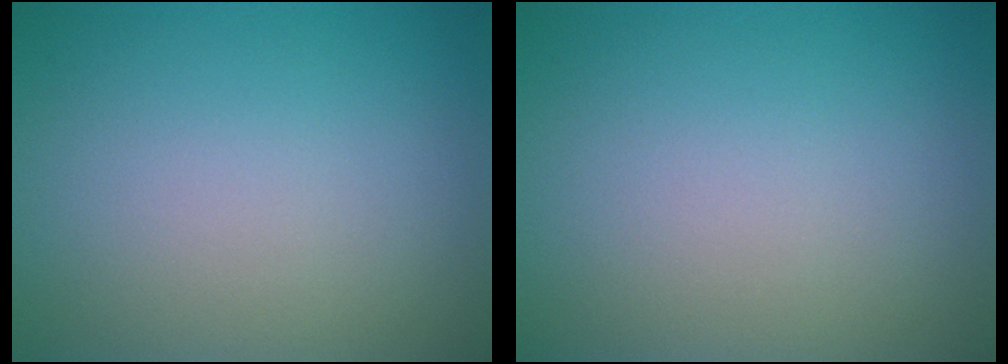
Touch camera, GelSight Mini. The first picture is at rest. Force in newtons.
{"total": 0.0}